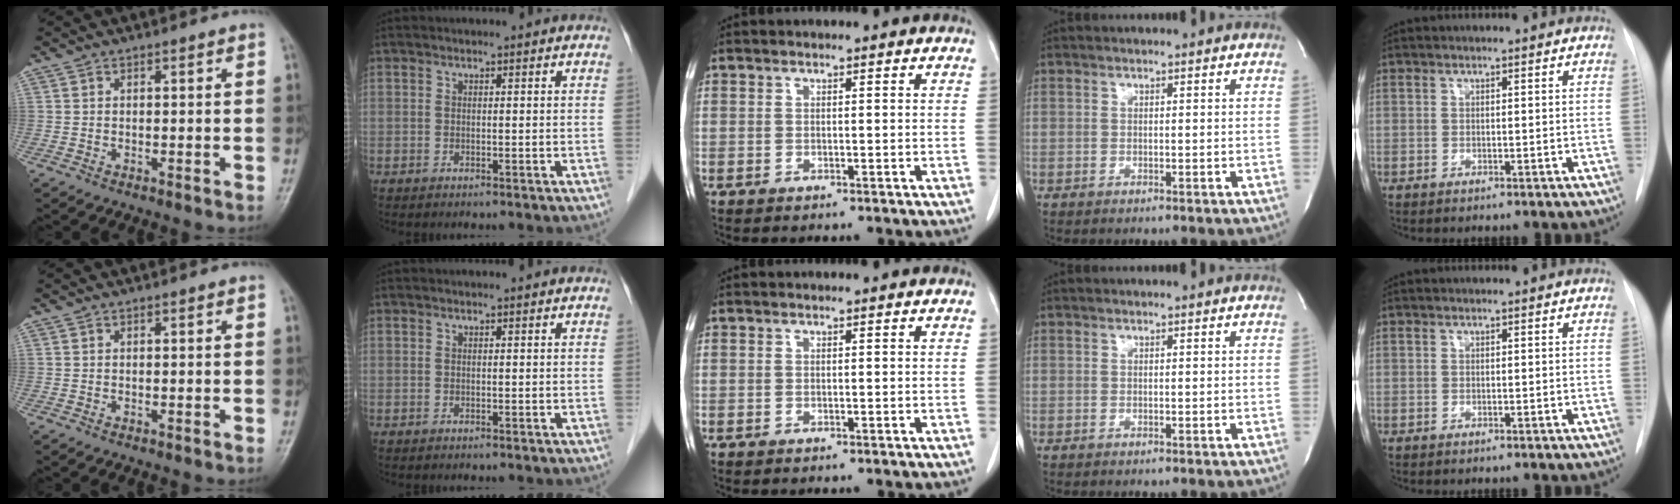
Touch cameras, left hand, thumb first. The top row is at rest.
{}